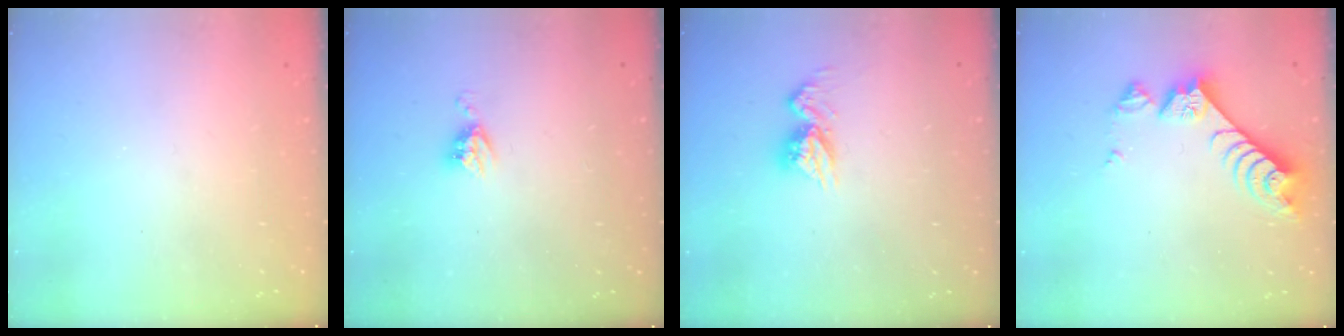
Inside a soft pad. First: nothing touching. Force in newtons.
{"total": 5.1, "press": 5.1, "slide": 0.2}
{"total": 9.5, "press": 9.5, "slide": 0.9}
{"total": 8.8, "press": 8.8, "slide": 0.6}